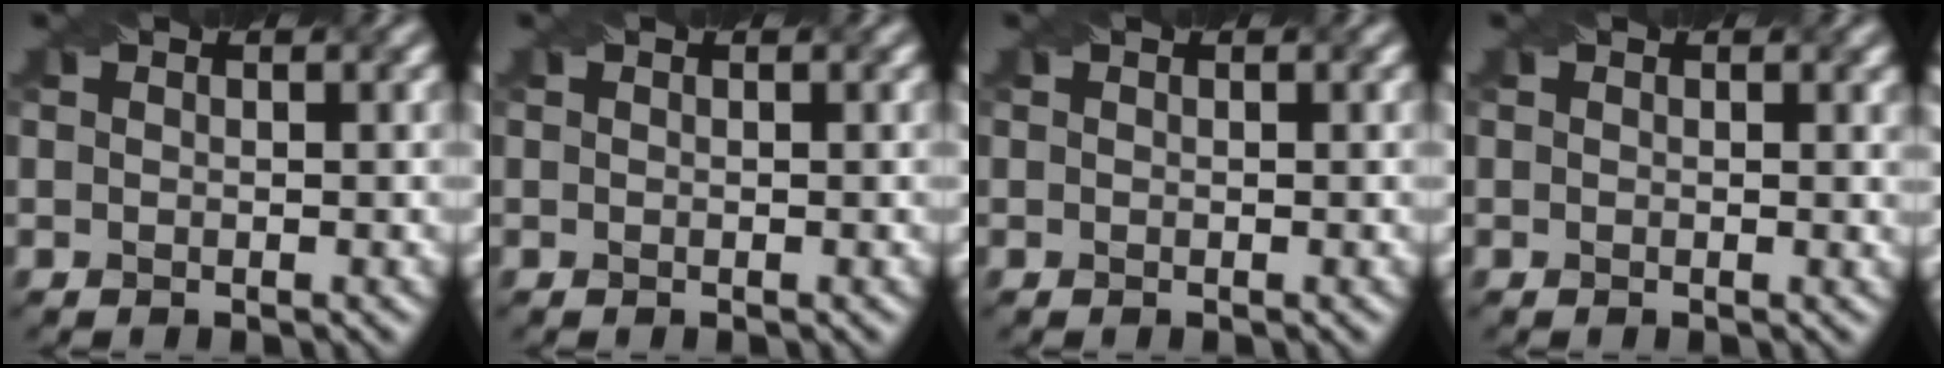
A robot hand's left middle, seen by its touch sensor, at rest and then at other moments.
{"total": 0.0}
{"total": 0.0}
{"total": 0.7, "force": [0.4, 0.2, 0.5], "torque": [-0.004, -0.002, 0.007]}